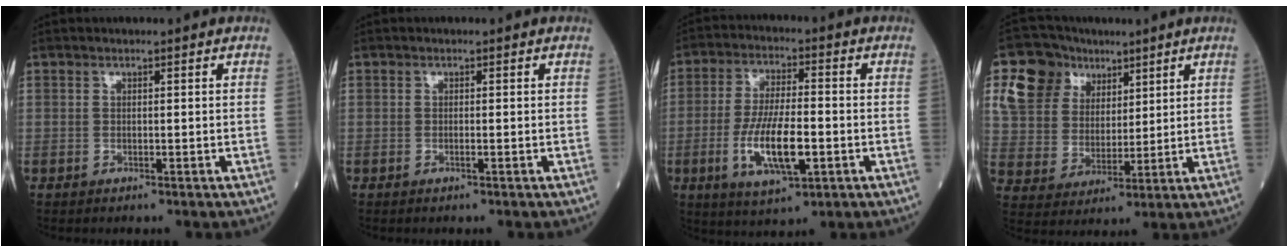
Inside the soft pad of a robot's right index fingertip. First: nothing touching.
{"total": 0.5, "force": [-0.2, 0.0, 0.5], "torque": [-0.011, 0.000, -0.005]}
{"total": 11.1, "force": [-3.0, 2.9, 10.3], "torque": [-0.205, -0.008, -0.050]}
{"total": 11.7, "force": [6.2, 9.2, 3.6], "torque": [-0.088, 0.040, 0.123]}